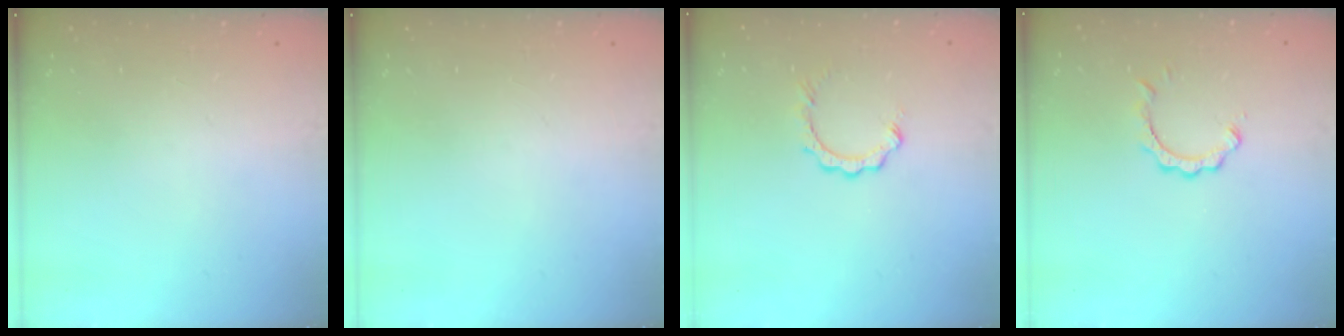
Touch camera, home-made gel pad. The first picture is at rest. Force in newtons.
{"total": 0.0}
{"total": 2.9, "press": 2.9, "slide": 0.3}
{"total": 2.0, "press": 2.0, "slide": 0.2}